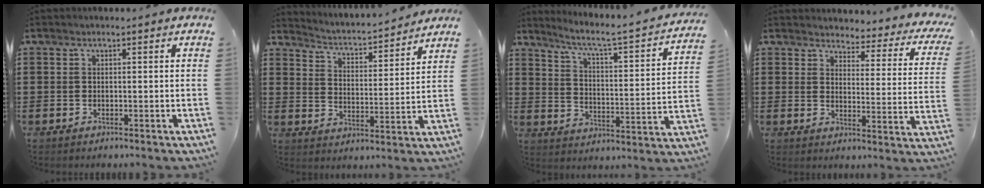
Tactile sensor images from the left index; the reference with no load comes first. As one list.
[{"total": 2.9, "force": [2.8, -0.1, 0.4], "torque": [-0.026, -0.033, 0.038]}, {"total": 4.3, "force": [3.4, -0.2, 2.7], "torque": [-0.074, -0.037, 0.040]}, {"total": 3.3, "force": [3.1, 0.7, 0.8], "torque": [-0.030, -0.029, 0.047]}]